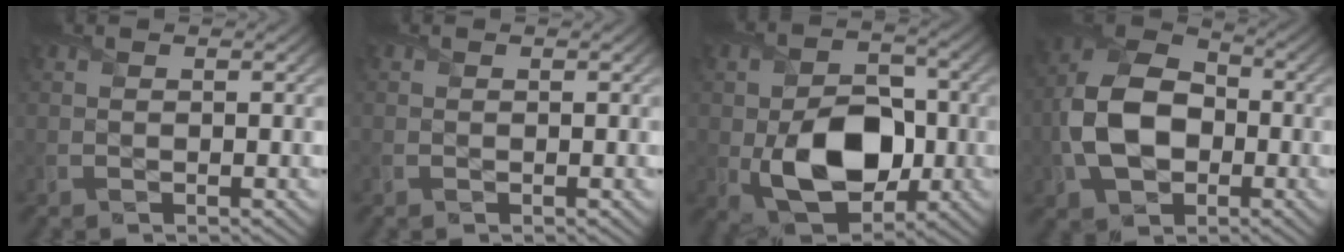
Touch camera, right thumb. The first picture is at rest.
{"total": 0.0}
{"total": 11.1, "force": [-2.2, 7.3, 8.0], "torque": [-0.154, -0.018, -0.028]}
{"total": 11.5, "force": [-2.1, 7.9, 8.1], "torque": [-0.186, -0.006, -0.049]}